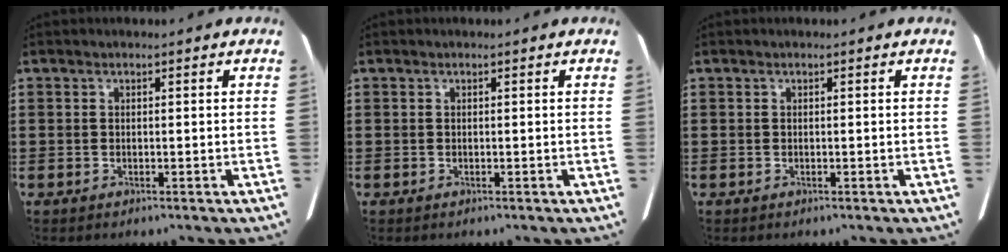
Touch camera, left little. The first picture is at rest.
{"total": 0.0}
{"total": 0.0}